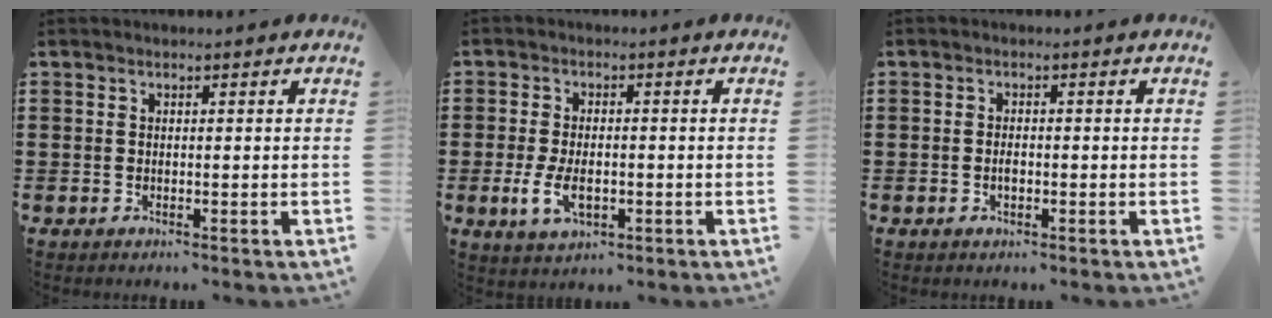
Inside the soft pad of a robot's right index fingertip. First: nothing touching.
{"total": 5.1, "force": [-1.1, 2.7, 4.1], "torque": [-0.094, -0.006, -0.023]}
{"total": 1.6, "force": [-0.4, 0.8, 1.3], "torque": [-0.026, 0.001, -0.008]}